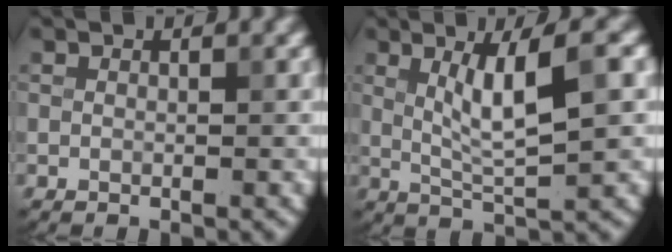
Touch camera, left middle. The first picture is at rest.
{"total": 5.9, "force": [1.4, 0.9, 5.7], "torque": [-0.104, 0.001, 0.029]}